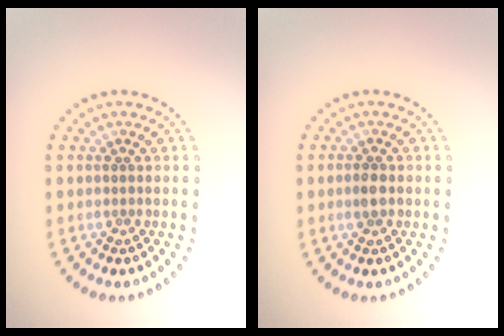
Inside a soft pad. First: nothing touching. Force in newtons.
{"total": 1.4, "press": 1.4, "slide": 0.1}